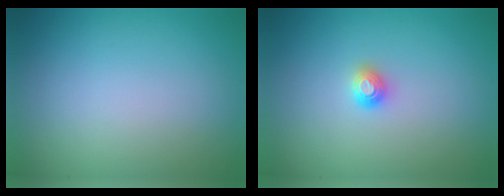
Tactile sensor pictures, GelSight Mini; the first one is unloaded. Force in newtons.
{"total": 0.9, "press": 0.9, "slide": 0.0}